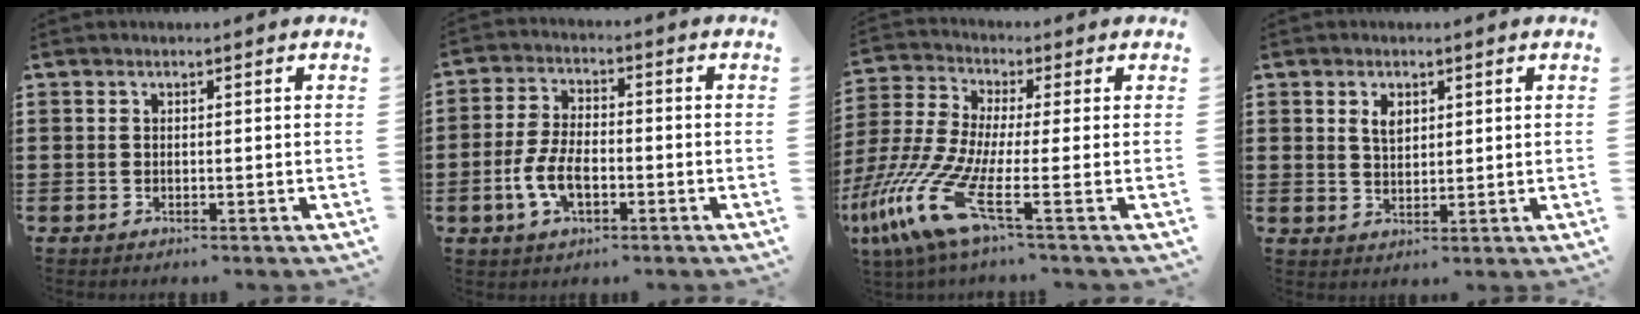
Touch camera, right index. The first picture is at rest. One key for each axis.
{"total": 6.5, "fx": -2.2, "fy": 3.3, "fz": 5.2, "tx": -0.122, "ty": -0.001, "tz": -0.047}
{"total": 12.4, "fx": -5.1, "fy": 2.5, "fz": 11.1, "tx": -0.278, "ty": -0.016, "tz": -0.106}
{"total": 2.6, "fx": 1.2, "fy": 1.6, "fz": 1.7, "tx": -0.039, "ty": 0.005, "tz": 0.023}